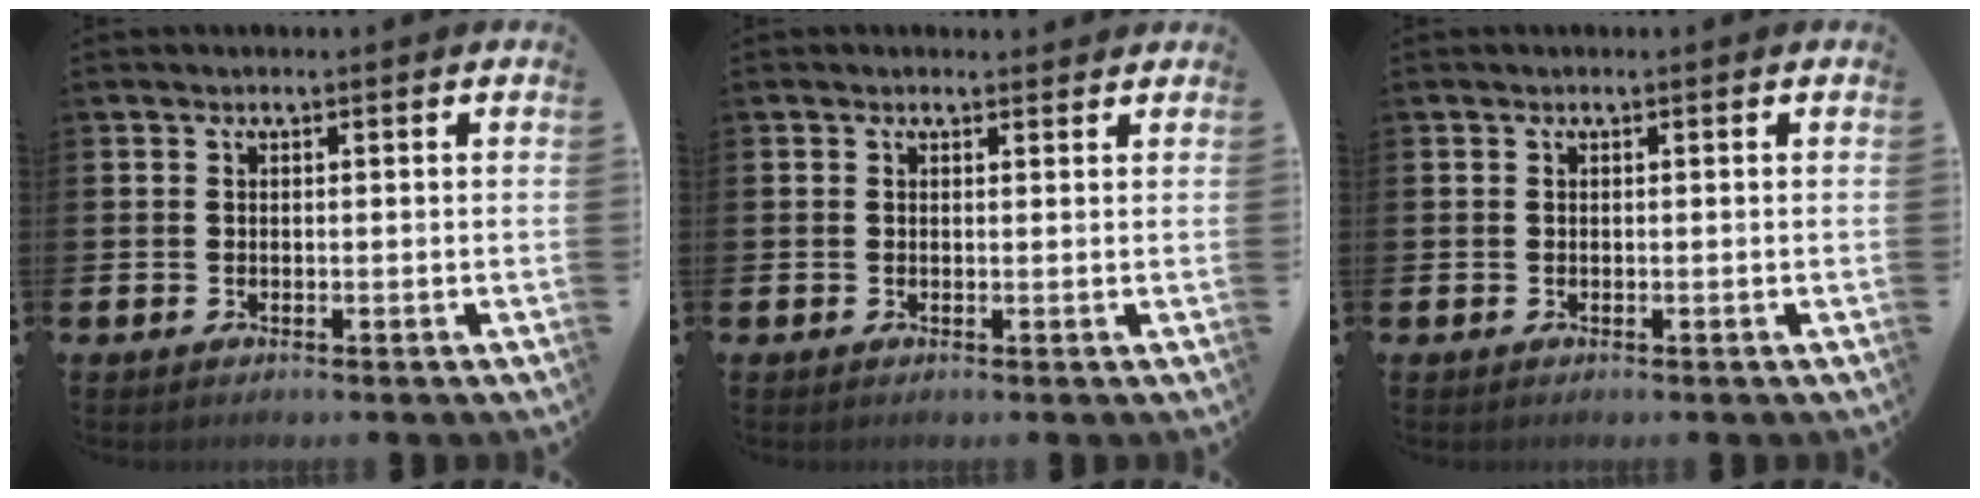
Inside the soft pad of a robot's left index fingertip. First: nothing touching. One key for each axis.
{"total": 0.7, "fx": 0.6, "fy": 0.2, "fz": 0.2, "tx": 0.006, "ty": -0.001, "tz": 0.008}
{"total": 0.0}